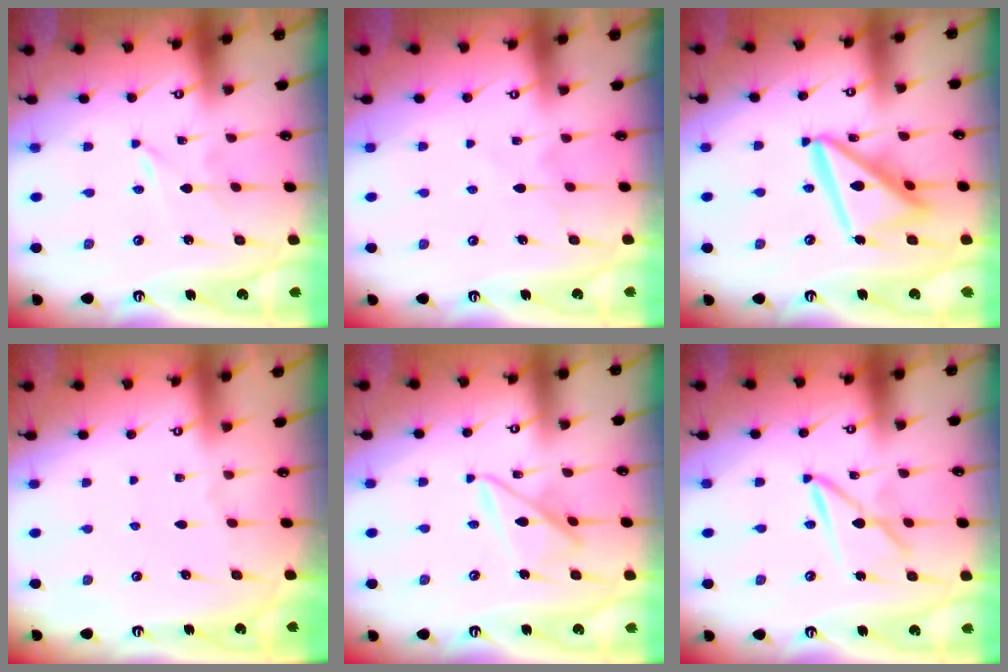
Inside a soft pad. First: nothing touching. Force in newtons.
{"total": 4.6, "press": 4.6, "slide": 0.6}
{"total": 16.4, "press": 16.3, "slide": 1.7}
{"total": 0.0}
{"total": 10.4, "press": 10.3, "slide": 0.9}
{"total": 6.9, "press": 6.9, "slide": 0.5}